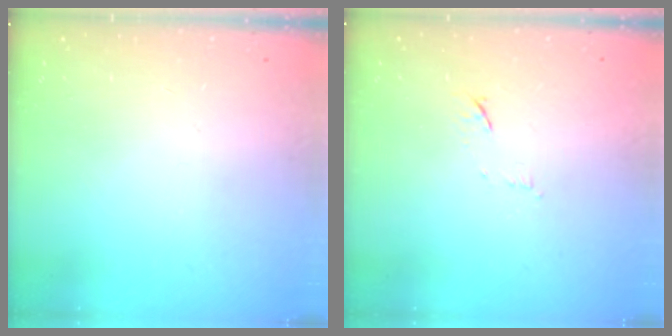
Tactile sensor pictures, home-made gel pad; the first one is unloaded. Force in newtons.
{"total": 6.2, "press": 6.2, "slide": 0.9}